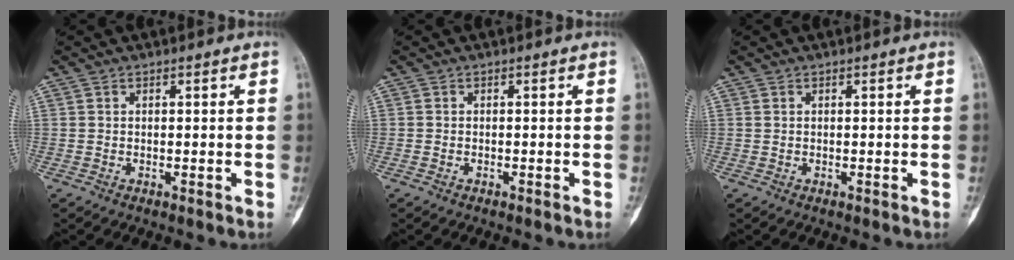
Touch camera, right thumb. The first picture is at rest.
{"total": 0.0}
{"total": 0.0}